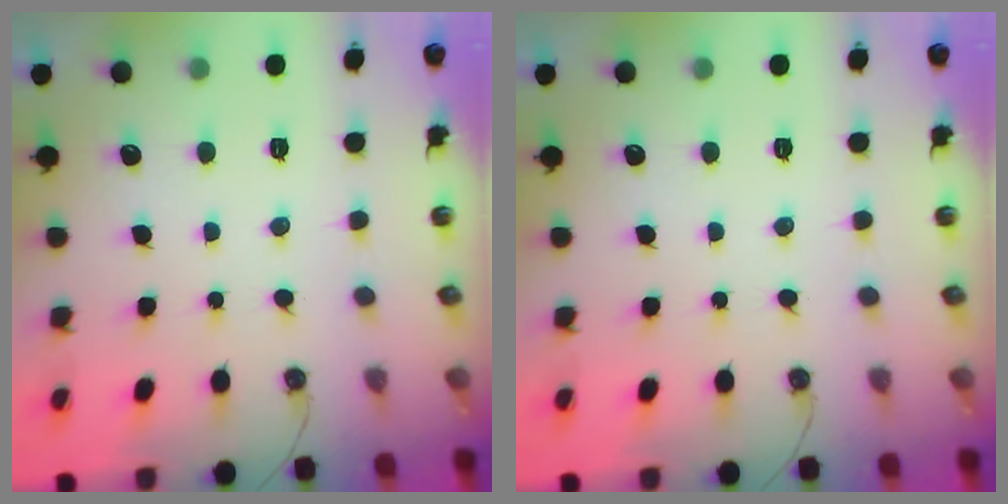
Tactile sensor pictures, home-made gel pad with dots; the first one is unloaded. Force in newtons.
{"total": 0.0}